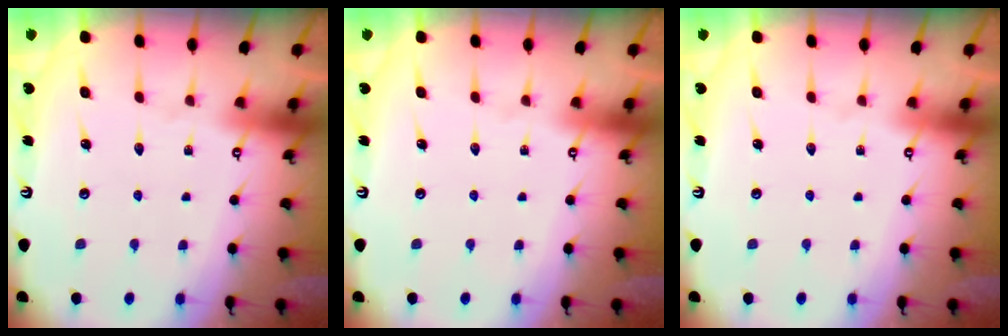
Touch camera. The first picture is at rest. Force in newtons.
{"total": 0.0}
{"total": 0.0}